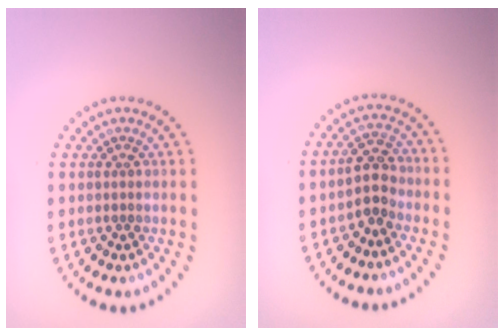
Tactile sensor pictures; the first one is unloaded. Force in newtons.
{"total": 2.7, "press": 2.5, "slide": 0.9}